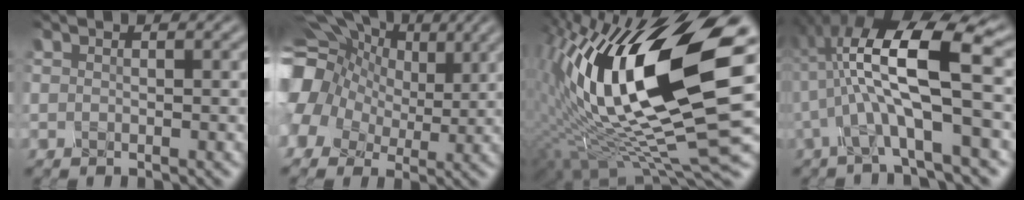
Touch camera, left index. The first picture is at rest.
{"total": 12.7, "force": [2.6, 10.4, 6.9], "torque": [-0.177, 0.018, 0.052]}
{"total": 15.8, "force": [1.7, 5.6, 14.7], "torque": [-0.291, 0.000, 0.042]}
{"total": 8.6, "force": [-0.9, 1.6, 8.5], "torque": [-0.162, 0.007, 0.005]}